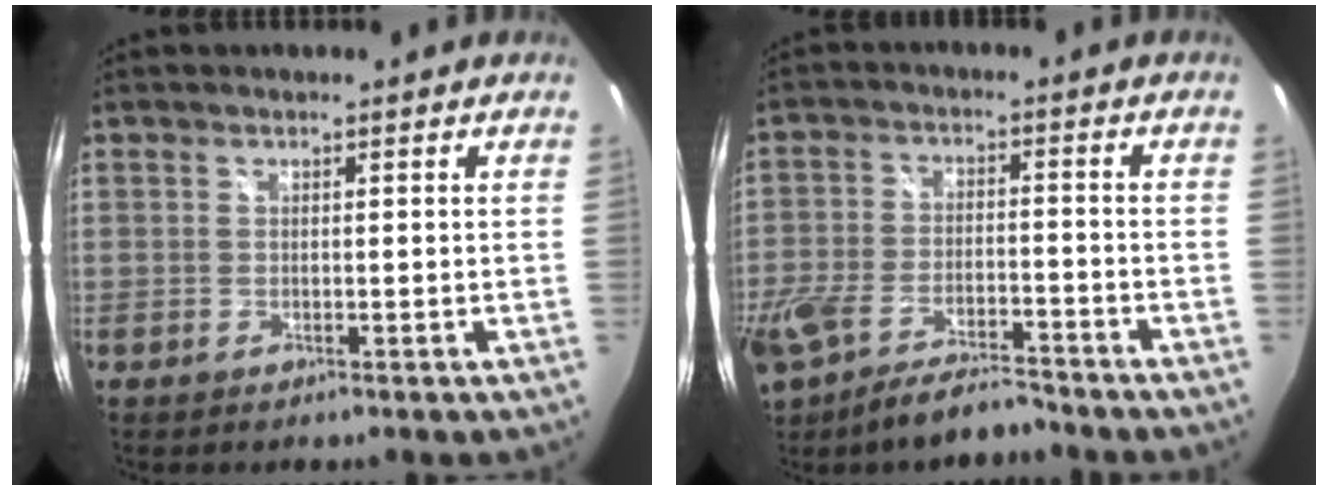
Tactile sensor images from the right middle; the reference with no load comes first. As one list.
[{"total": 12.7, "force": [-9.6, 4.7, 6.9], "torque": [-0.167, -0.023, -0.170]}]